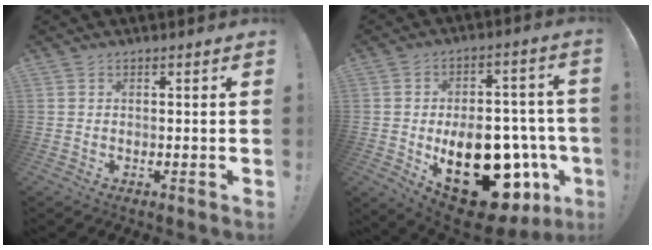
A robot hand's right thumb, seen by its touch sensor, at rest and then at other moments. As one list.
[{"total": 24.9, "force": [-6.9, 14.9, 18.7], "torque": [-0.272, 0.039, -0.077]}]